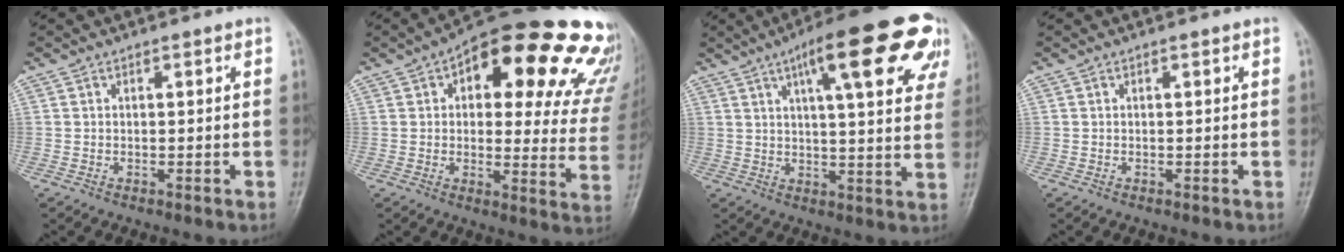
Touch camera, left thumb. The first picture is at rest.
{"total": 27.5, "force": [14.9, 11.0, 20.4], "torque": [-0.211, -0.016, 0.178]}
{"total": 21.4, "force": [10.9, 5.5, 17.5], "torque": [-0.221, -0.012, 0.139]}
{"total": 0.0}